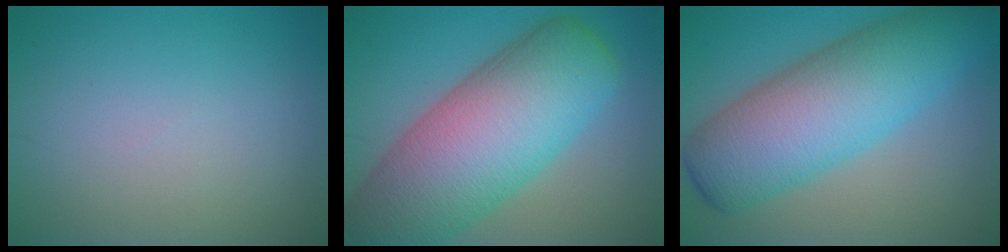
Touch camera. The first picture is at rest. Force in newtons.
{"total": 14.4, "press": 14.4, "slide": 0.6}
{"total": 10.8, "press": 10.8, "slide": 0.2}